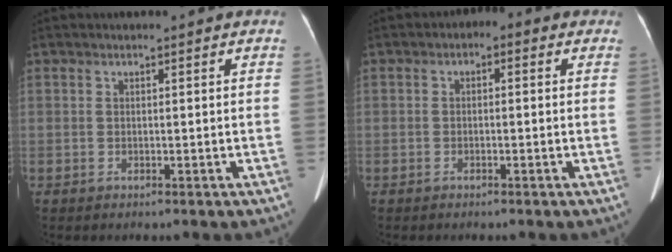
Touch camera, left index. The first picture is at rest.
{"total": 2.4, "force": [-0.3, 1.7, 1.7], "torque": [-0.019, 0.019, -0.014]}